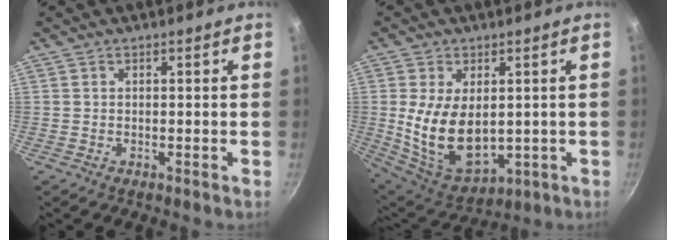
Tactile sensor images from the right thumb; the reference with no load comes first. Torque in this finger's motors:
{"motor_torque": [-0.44, 1.61, 1.63, 0.06, 0.17]}